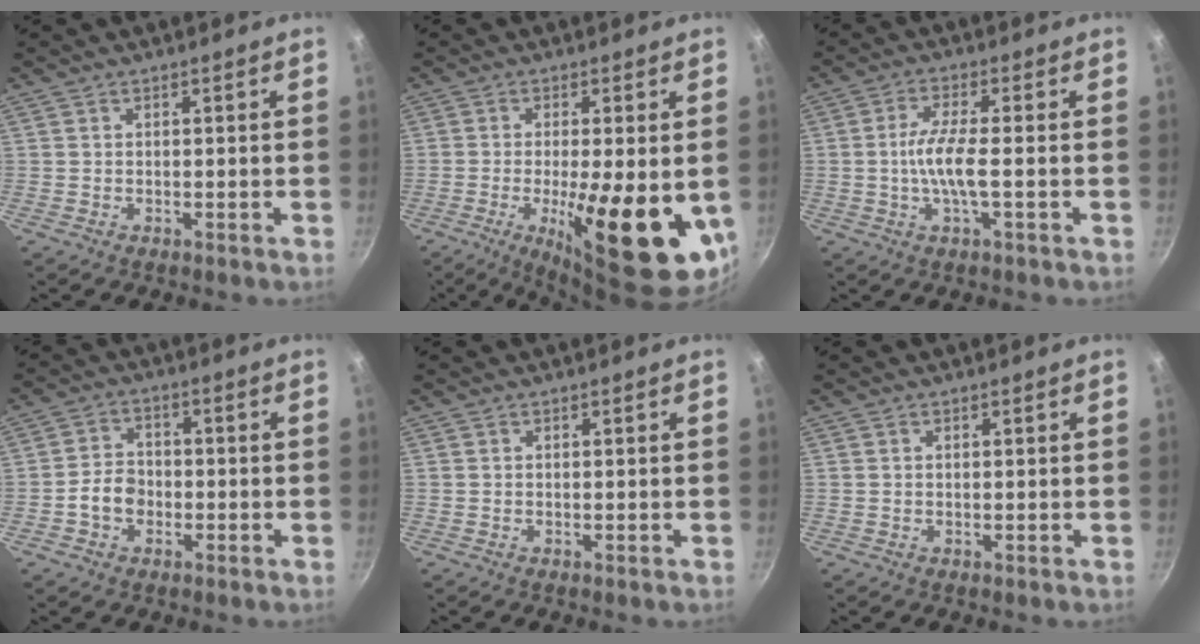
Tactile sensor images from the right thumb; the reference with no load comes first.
{"total": 18.3, "force": [-3.4, 5.5, 17.1], "torque": [-0.243, -0.015, -0.042]}
{"total": 6.4, "force": [-1.0, 1.0, 6.2], "torque": [-0.132, 0.010, -0.025]}
{"total": 5.3, "force": [-1.8, 4.1, 2.8], "torque": [-0.031, 0.023, -0.037]}
{"total": 0.0}
{"total": 0.0}